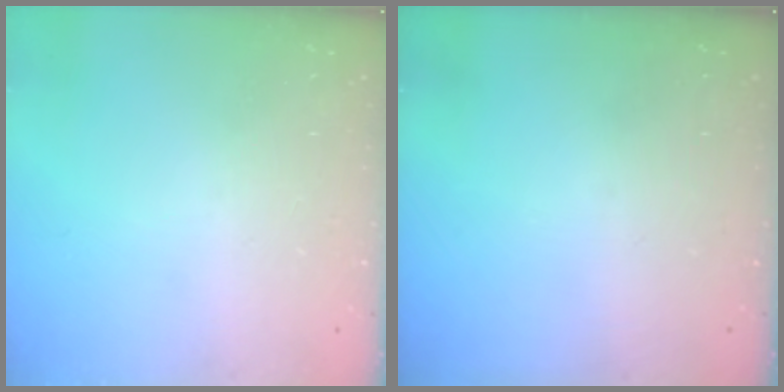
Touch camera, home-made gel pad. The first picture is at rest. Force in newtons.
{"total": 0.0}